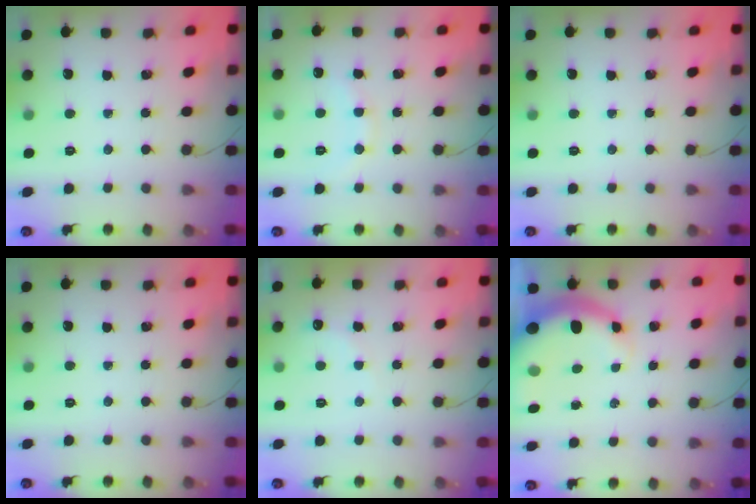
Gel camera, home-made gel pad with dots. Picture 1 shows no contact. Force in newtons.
{"total": 9.1, "press": 9.0, "slide": 1.5}
{"total": 0.0}
{"total": 0.0}
{"total": 6.3, "press": 6.3, "slide": 0.9}
{"total": 6.7, "press": 6.6, "slide": 1.2}